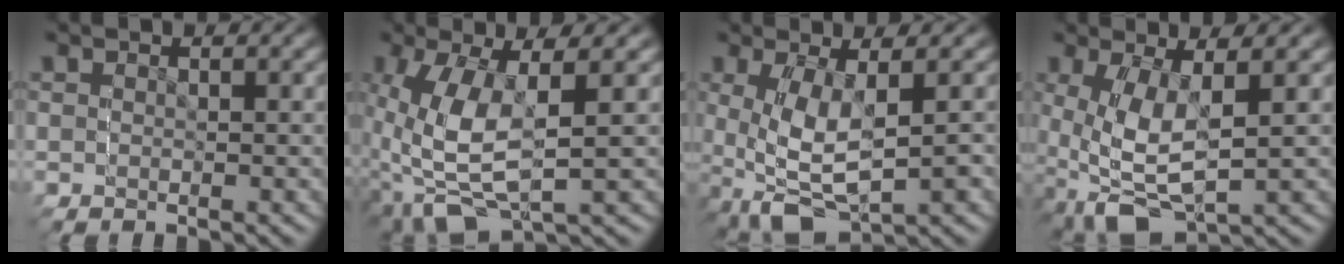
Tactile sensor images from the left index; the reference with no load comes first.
{"total": 12.9, "force": [-2.4, 8.7, 9.2], "torque": [-0.184, -0.035, -0.014]}
{"total": 9.1, "force": [-3.3, 5.9, 6.1], "torque": [-0.134, -0.049, -0.021]}
{"total": 10.4, "force": [-3.6, 7.1, 6.7], "torque": [-0.141, -0.050, -0.028]}